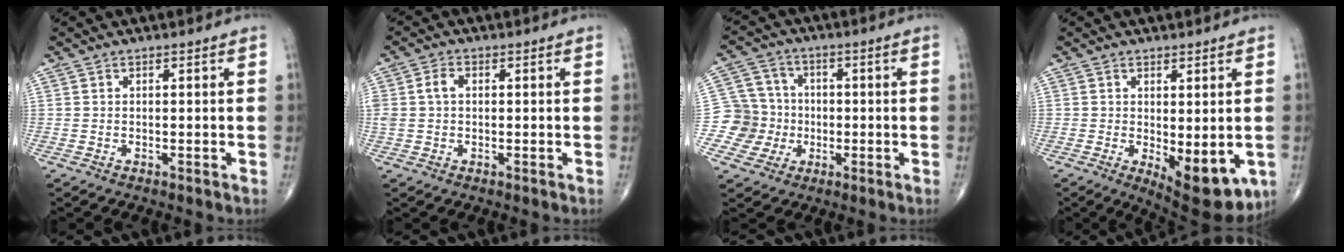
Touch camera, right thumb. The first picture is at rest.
{"total": 4.0, "force": [0.5, 2.9, 2.8], "torque": [-0.071, 0.016, 0.010]}
{"total": 7.4, "force": [-1.6, 7.2, 0.1], "torque": [0.034, 0.019, -0.036]}
{"total": 11.0, "force": [-2.8, 4.7, 9.6], "torque": [-0.106, -0.021, -0.024]}